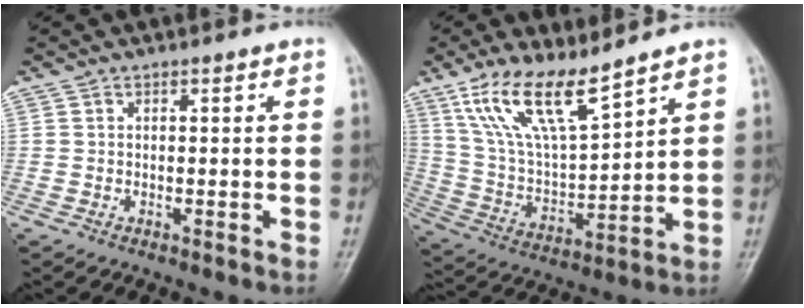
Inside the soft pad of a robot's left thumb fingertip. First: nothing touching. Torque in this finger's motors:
{"motor_torque": [0.79, 0.71, 1.33, -1.44, 0.28]}